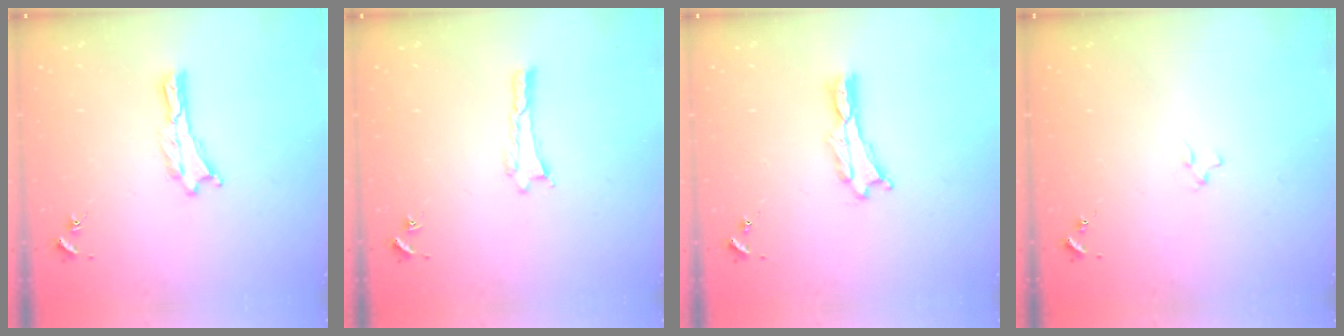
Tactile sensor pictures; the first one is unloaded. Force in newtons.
{"total": 0.0}
{"total": 0.8, "press": 0.7, "slide": 0.2}
{"total": 0.9, "press": 0.9, "slide": 0.2}